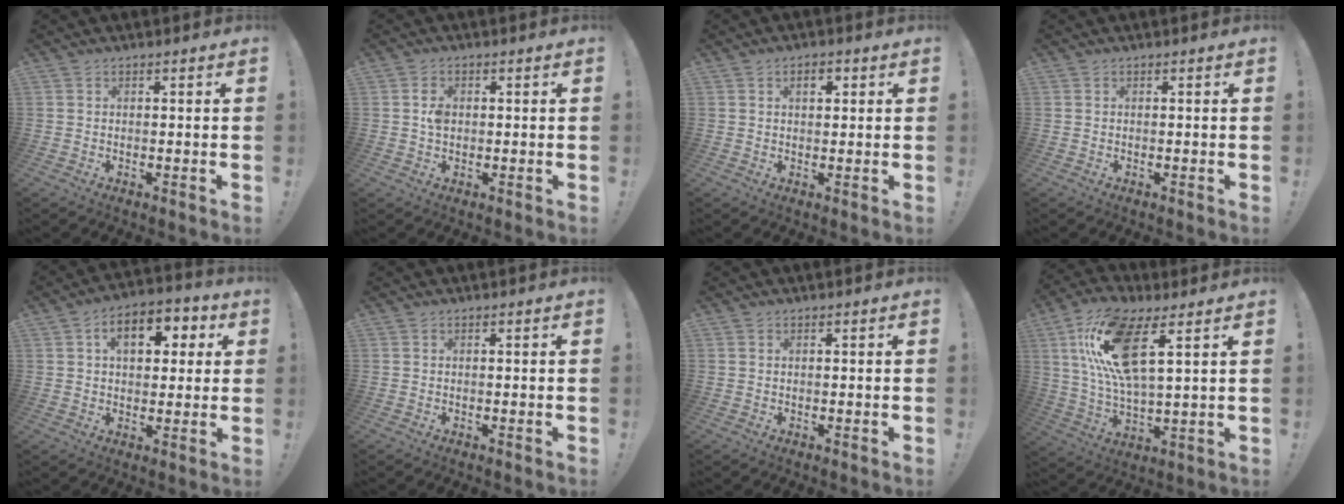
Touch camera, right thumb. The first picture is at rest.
{"total": 2.9, "force": [0.1, 2.0, 2.1], "torque": [-0.031, 0.002, 0.000]}
{"total": 3.1, "force": [1.0, 1.8, 2.2], "torque": [-0.024, -0.002, 0.011]}
{"total": 0.0}
{"total": 10.6, "force": [2.9, 6.9, 7.4], "torque": [-0.104, 0.006, 0.047]}
{"total": 0.0}
{"total": 0.0}
{"total": 18.1, "force": [7.5, 6.5, 15.1], "torque": [-0.310, -0.016, 0.120]}